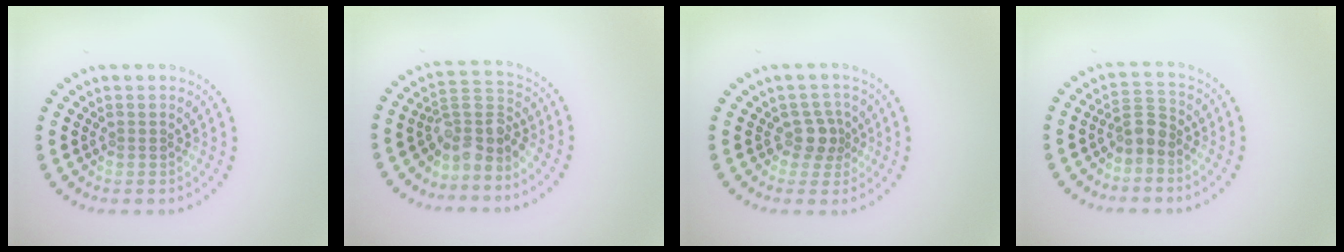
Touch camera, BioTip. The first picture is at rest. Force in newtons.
{"total": 3.6, "press": 2.7, "slide": 2.3}
{"total": 2.2, "press": 1.6, "slide": 1.4}
{"total": 2.2, "press": 1.8, "slide": 1.3}